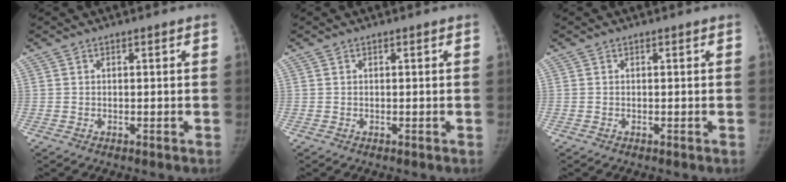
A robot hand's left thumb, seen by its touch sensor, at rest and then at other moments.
{"total": 0.0}
{"total": 0.0}